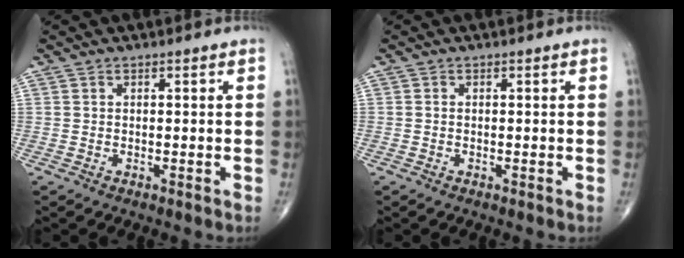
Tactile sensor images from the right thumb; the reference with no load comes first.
{"total": 0.0}